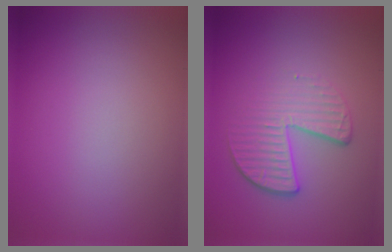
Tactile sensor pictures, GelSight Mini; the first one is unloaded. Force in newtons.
{"total": 4.2, "press": 2.9, "slide": 3.0}